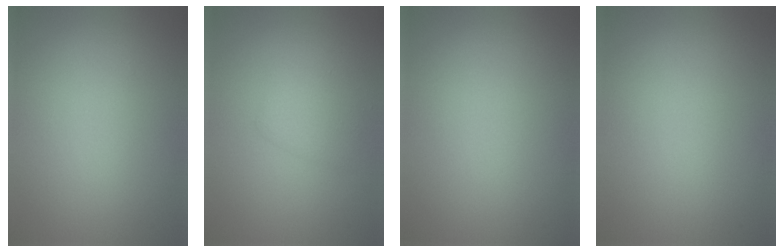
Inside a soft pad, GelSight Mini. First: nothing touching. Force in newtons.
{"total": 1.9, "press": 1.9, "slide": 0.1}
{"total": 0.0}
{"total": 0.0}